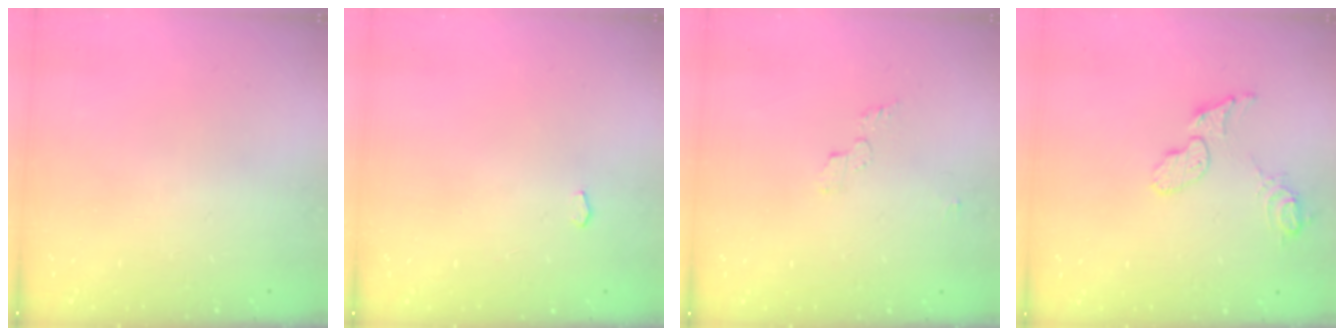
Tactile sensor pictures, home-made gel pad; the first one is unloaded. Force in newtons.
{"total": 2.0, "press": 1.9, "slide": 0.3}
{"total": 3.5, "press": 3.5, "slide": 0.1}
{"total": 7.7, "press": 7.7, "slide": 0.4}